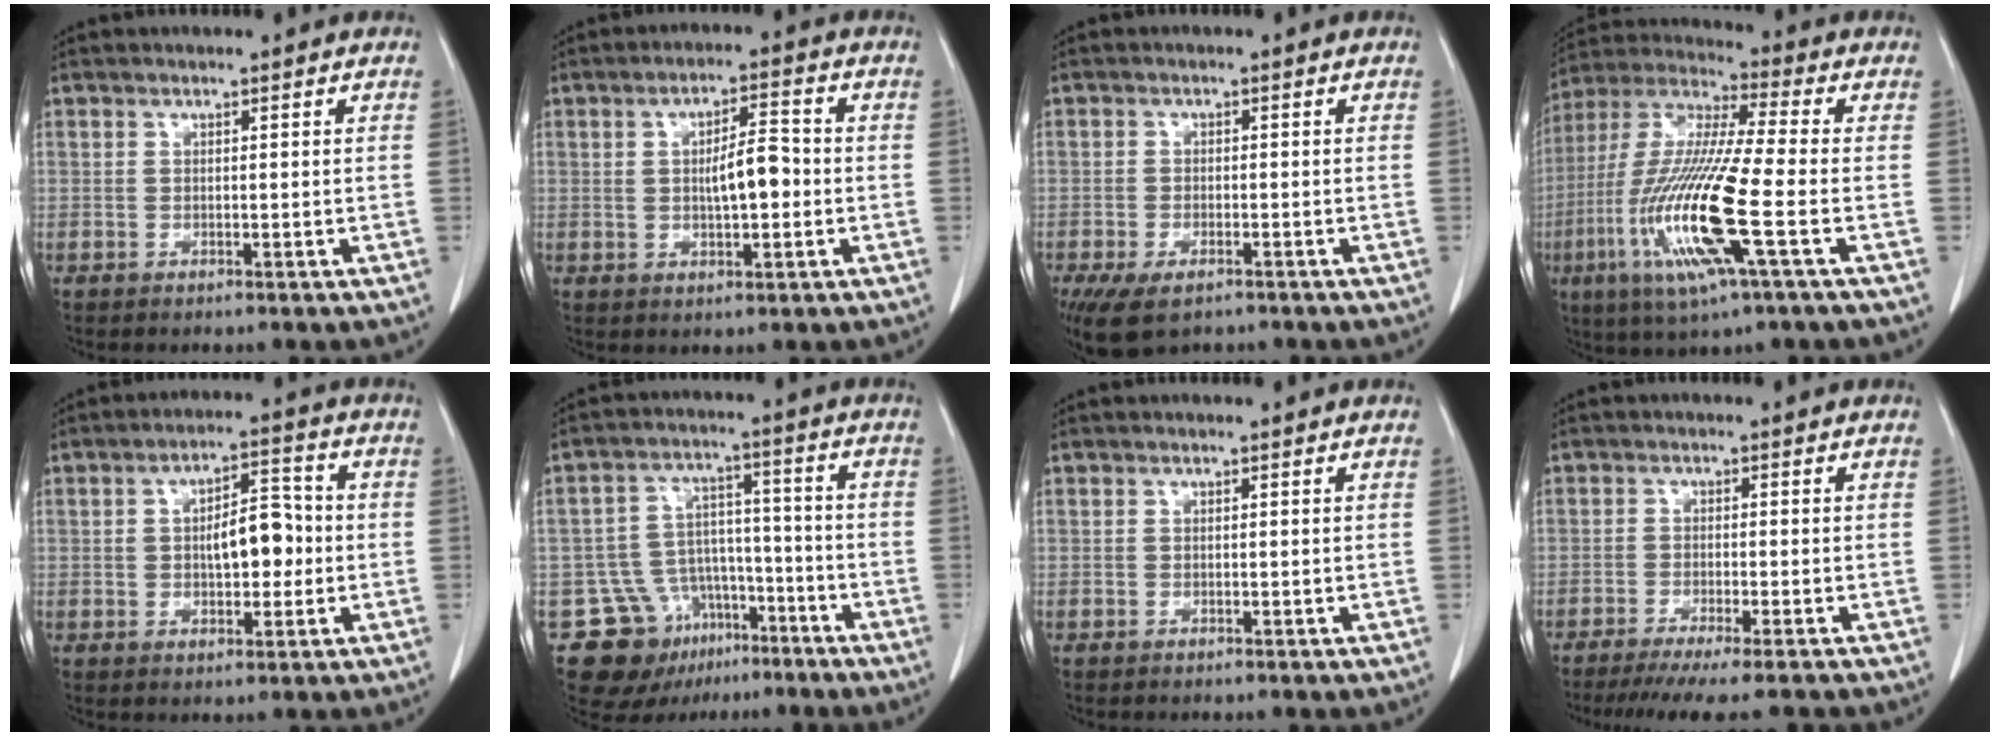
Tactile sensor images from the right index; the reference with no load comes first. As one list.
[{"total": 5.8, "force": [-0.3, 1.8, 5.5], "torque": [-0.092, 0.009, -0.003]}, {"total": 6.8, "force": [-4.5, 3.1, 4.0], "torque": [-0.071, -0.010, -0.073]}, {"total": 17.7, "force": [-5.2, 0.7, 16.9], "torque": [-0.361, -0.021, -0.104]}, {"total": 7.6, "force": [-0.3, 3.6, 6.7], "torque": [-0.107, 0.019, -0.003]}, {"total": 12.5, "force": [-7.4, 9.3, 3.8], "torque": [-0.062, 0.052, -0.106]}, {"total": 0.0}, {"total": 9.4, "force": [-8.0, -0.2, 4.9], "torque": [-0.053, -0.023, -0.122]}]